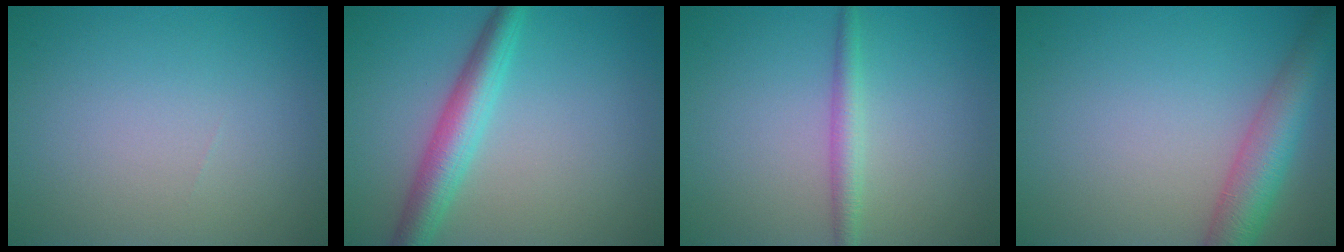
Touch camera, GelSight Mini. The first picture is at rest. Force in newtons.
{"total": 4.4, "press": 4.4, "slide": 0.1}
{"total": 2.1, "press": 2.1, "slide": 0.0}
{"total": 5.3, "press": 5.3, "slide": 0.2}